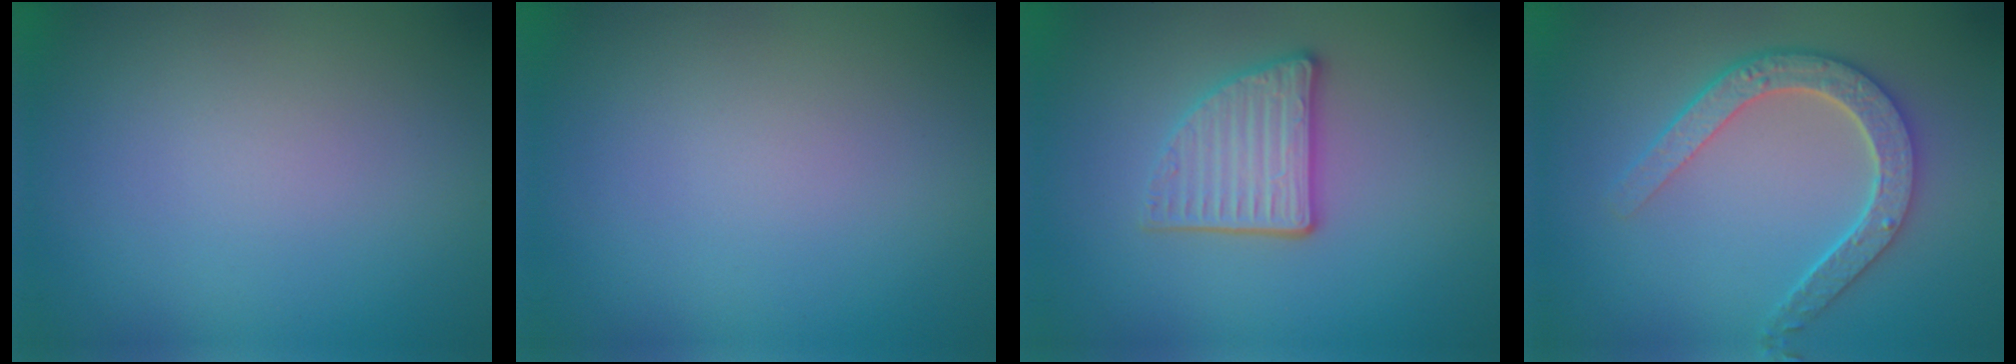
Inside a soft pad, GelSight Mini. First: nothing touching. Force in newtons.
{"total": 0.0}
{"total": 3.4, "press": 2.9, "slide": 1.7}
{"total": 4.8, "press": 3.7, "slide": 3.0}